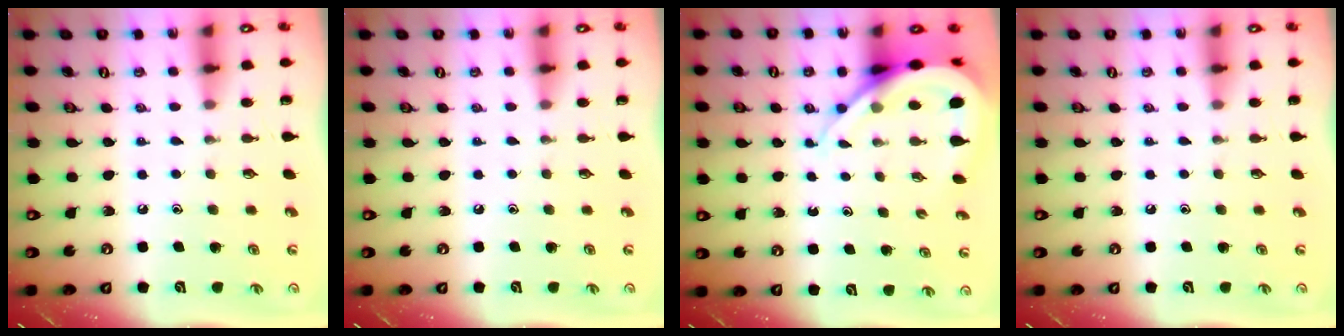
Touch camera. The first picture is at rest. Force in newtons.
{"total": 0.0}
{"total": 10.7, "press": 10.6, "slide": 1.0}
{"total": 0.0}